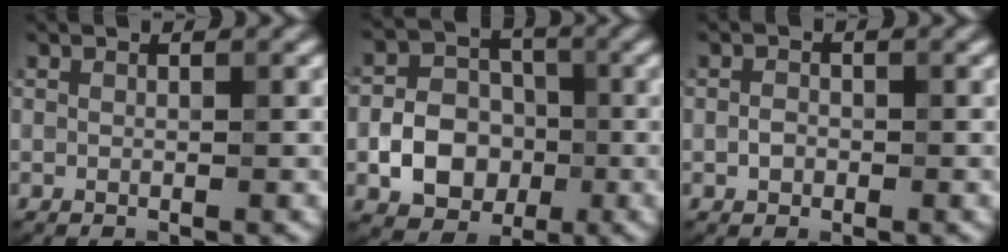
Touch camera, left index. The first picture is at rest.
{"total": 5.9, "force": [-1.6, 4.7, 3.2], "torque": [-0.042, -0.001, -0.030]}
{"total": 1.2, "force": [-0.3, 1.0, 0.7], "torque": [-0.011, -0.001, -0.010]}